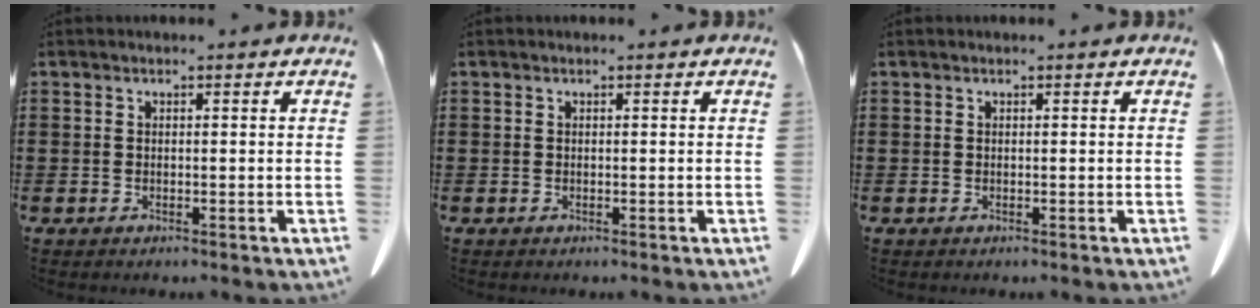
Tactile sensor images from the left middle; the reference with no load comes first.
{"total": 0.0}
{"total": 0.0}